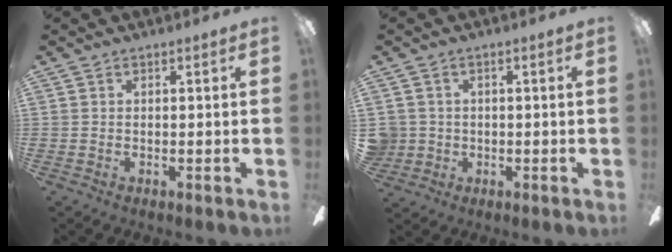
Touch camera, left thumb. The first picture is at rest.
{"total": 3.3, "force": [0.2, 3.3, 0.3], "torque": [-0.014, 0.010, 0.005]}